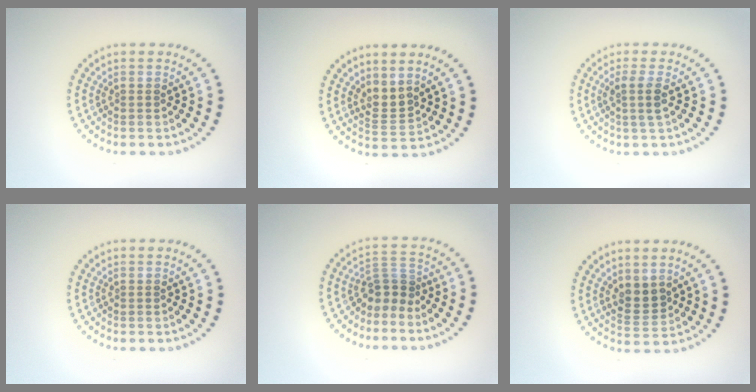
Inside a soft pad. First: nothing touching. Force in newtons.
{"total": 2.0, "press": 1.4, "slide": 1.3}
{"total": 2.0, "press": 1.6, "slide": 1.1}
{"total": 0.0}
{"total": 2.5, "press": 1.6, "slide": 1.9}
{"total": 2.5, "press": 2.2, "slide": 1.1}